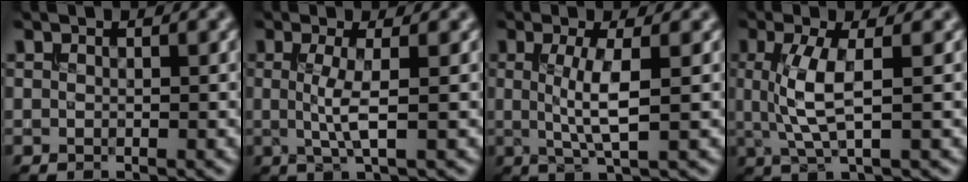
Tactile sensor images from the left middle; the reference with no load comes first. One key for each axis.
{"total": 2.7, "fx": -0.1, "fy": 0.3, "fz": 2.6, "tx": -0.056, "ty": -0.003, "tz": -0.002}
{"total": 3.6, "fx": 0.2, "fy": 0.6, "fz": 3.6, "tx": -0.071, "ty": -0.004, "tz": 0.006}
{"total": 4.0, "fx": 0.4, "fy": 0.9, "fz": 3.9, "tx": -0.089, "ty": 0.000, "tz": 0.013}